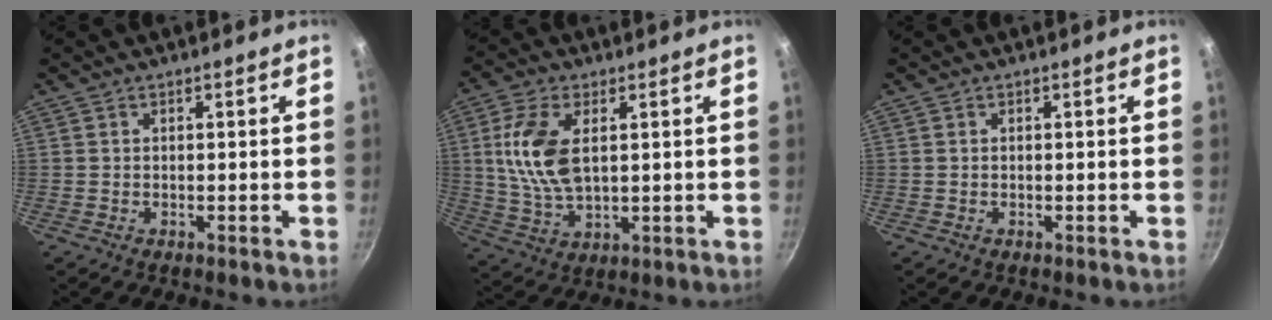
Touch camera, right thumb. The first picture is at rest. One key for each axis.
{"total": 11.7, "fx": 2.3, "fy": 6.3, "fz": 9.6, "tx": -0.190, "ty": -0.008, "tz": 0.050}
{"total": 0.0}